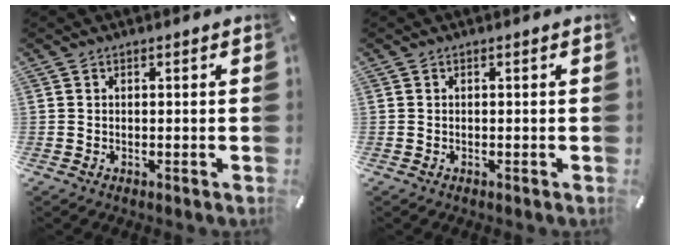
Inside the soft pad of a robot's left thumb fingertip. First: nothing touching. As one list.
[{"total": 0.0}]